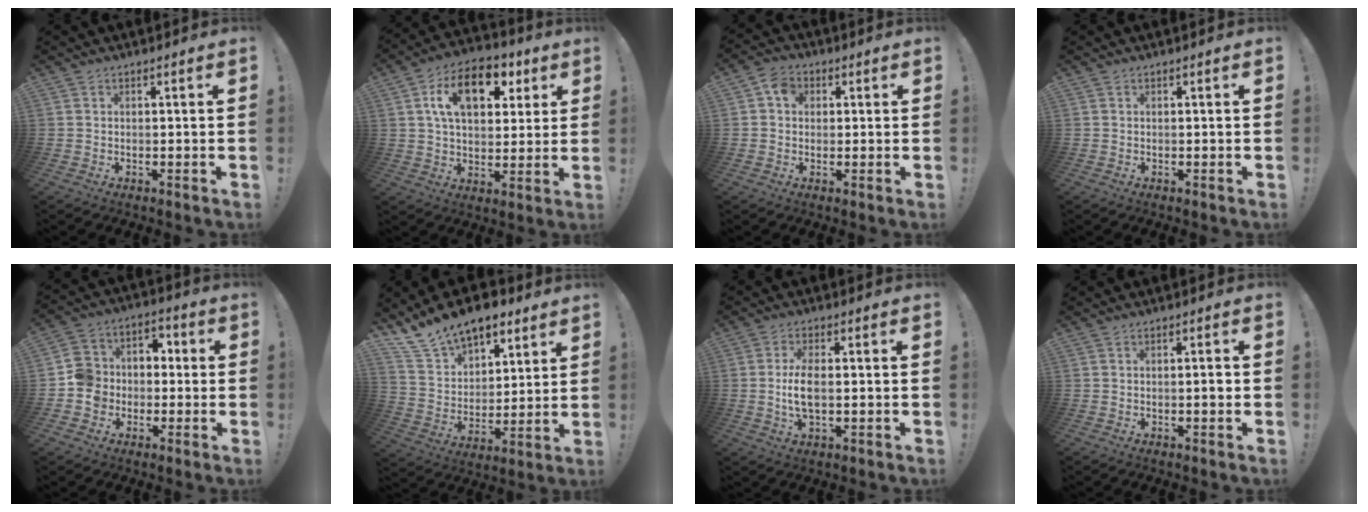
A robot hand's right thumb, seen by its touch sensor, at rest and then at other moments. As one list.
[{"total": 15.7, "force": [6.2, 9.8, 10.5], "torque": [-0.161, -0.013, 0.112]}, {"total": 5.3, "force": [1.2, 4.3, 2.9], "torque": [-0.048, 0.009, 0.022]}, {"total": 0.0}, {"total": 10.5, "force": [-3.2, 9.6, 2.7], "torque": [-0.036, 0.034, -0.054]}, {"total": 15.5, "force": [11.9, 8.3, 5.3], "torque": [-0.099, -0.081, 0.224]}, {"total": 6.7, "force": [-0.2, 3.0, 6.0], "torque": [-0.124, -0.006, -0.007]}, {"total": 1.9, "force": [-0.5, 0.1, 1.8], "torque": [-0.024, -0.001, -0.013]}]